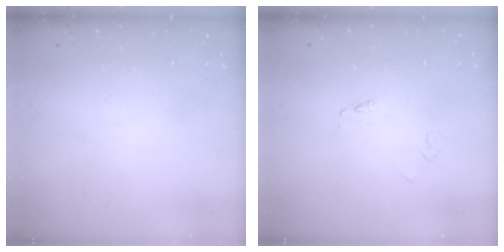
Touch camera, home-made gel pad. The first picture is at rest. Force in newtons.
{"total": 1.5, "press": 1.5, "slide": 0.1}